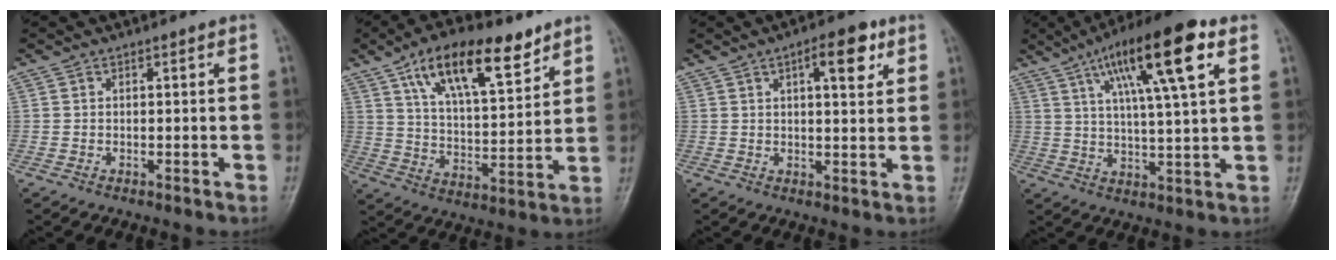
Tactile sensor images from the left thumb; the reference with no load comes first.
{"total": 17.1, "force": [10.0, 6.8, 12.1], "torque": [-0.171, -0.037, 0.173]}
{"total": 7.3, "force": [3.3, 2.6, 5.9], "torque": [-0.068, -0.009, 0.042]}
{"total": 17.2, "force": [7.6, 3.4, 15.1], "torque": [-0.247, -0.006, 0.122]}